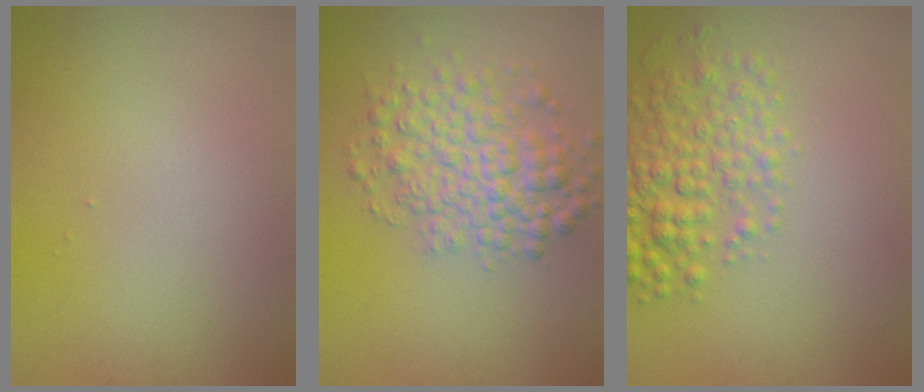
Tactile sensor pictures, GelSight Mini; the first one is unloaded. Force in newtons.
{"total": 4.9, "press": 4.9, "slide": 0.2}
{"total": 4.5, "press": 4.5, "slide": 0.1}